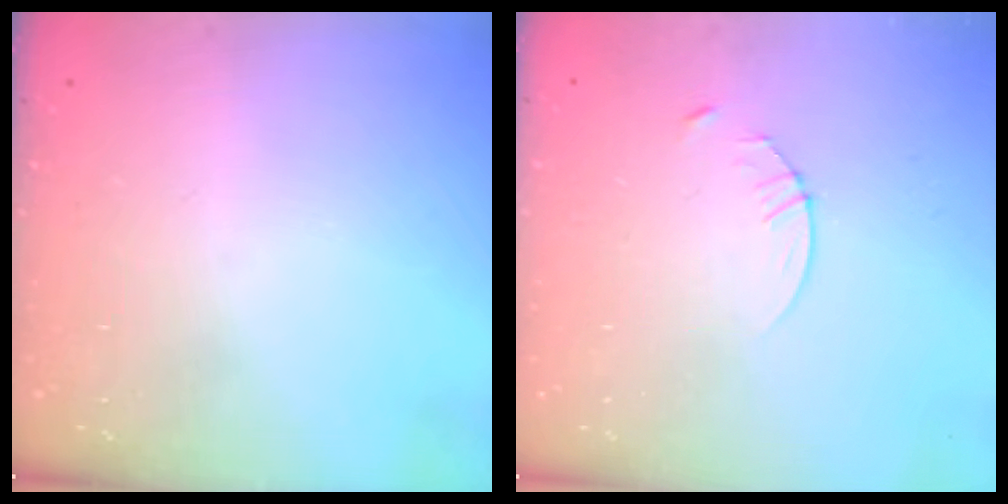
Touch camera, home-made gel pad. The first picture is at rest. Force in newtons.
{"total": 2.9, "press": 2.9, "slide": 0.4}